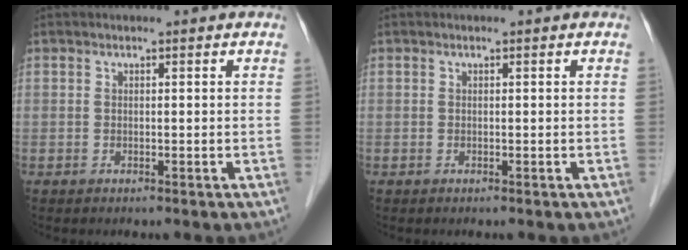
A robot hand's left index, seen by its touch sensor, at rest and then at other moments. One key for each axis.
{"total": 0.0}